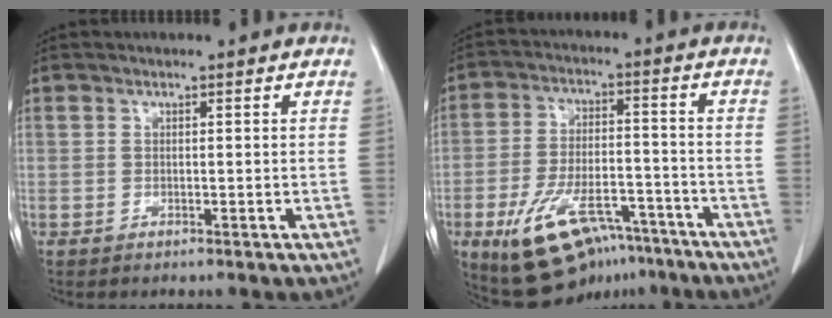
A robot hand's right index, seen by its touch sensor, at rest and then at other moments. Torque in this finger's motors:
{"motor_torque": [1.31, -0.82, 0.70, 0.16]}